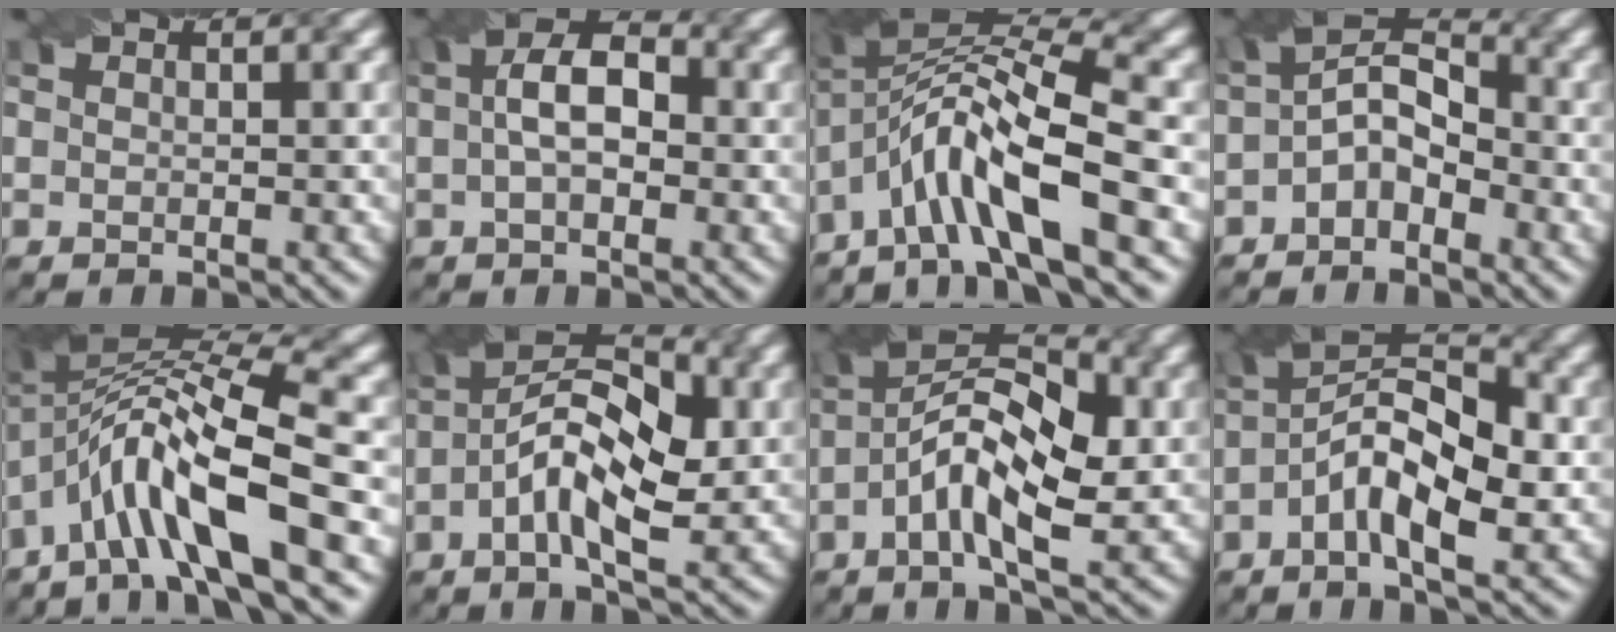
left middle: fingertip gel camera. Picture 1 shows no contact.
{"total": 5.5, "force": [0.5, 3.0, 4.5], "torque": [-0.072, 0.020, -0.004]}
{"total": 9.5, "force": [-2.9, 2.6, 8.6], "torque": [-0.153, 0.021, -0.069]}
{"total": 4.6, "force": [-1.3, 2.8, 3.3], "torque": [-0.058, 0.010, -0.031]}
{"total": 10.8, "force": [-3.3, 2.9, 9.9], "torque": [-0.172, 0.018, -0.066]}
{"total": 7.7, "force": [-0.9, 3.5, 6.8], "torque": [-0.125, 0.020, -0.021]}
{"total": 8.2, "force": [-1.1, 3.5, 7.4], "torque": [-0.135, 0.024, -0.030]}
{"total": 7.7, "force": [-1.5, 3.2, 6.8], "torque": [-0.123, 0.022, -0.035]}